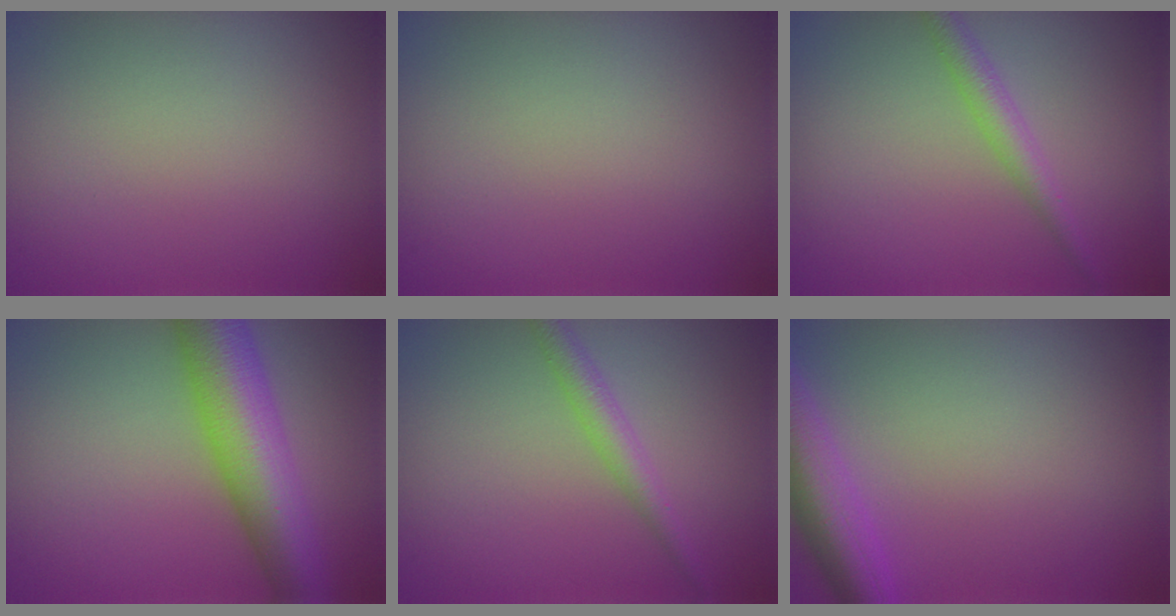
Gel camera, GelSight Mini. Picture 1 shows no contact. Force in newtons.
{"total": 0.0}
{"total": 2.5, "press": 2.5, "slide": 0.1}
{"total": 9.9, "press": 9.9, "slide": 0.4}
{"total": 2.5, "press": 2.5, "slide": 0.1}
{"total": 5.1, "press": 5.1, "slide": 0.3}